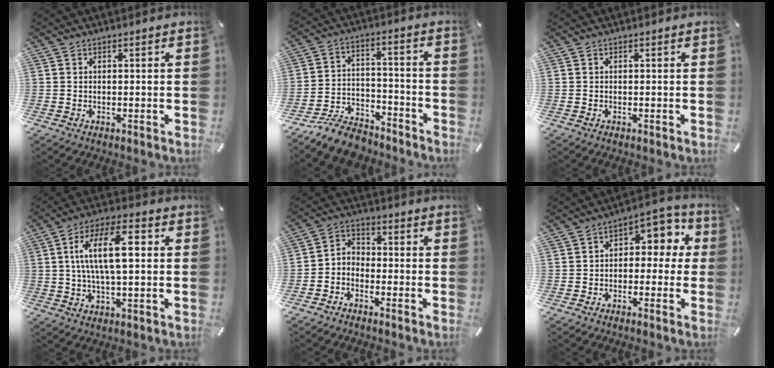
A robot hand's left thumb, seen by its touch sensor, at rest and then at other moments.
{"total": 10.2, "force": [-8.8, 4.1, 3.0], "torque": [-0.037, 0.056, -0.164]}
{"total": 0.0}
{"total": 13.2, "force": [1.9, 5.1, 12.0], "torque": [-0.238, 0.005, 0.027]}
{"total": 4.6, "force": [-3.8, 2.5, 0.6], "torque": [-0.010, 0.012, -0.079]}
{"total": 6.4, "force": [0.7, 4.7, 4.2], "torque": [-0.052, -0.005, 0.005]}